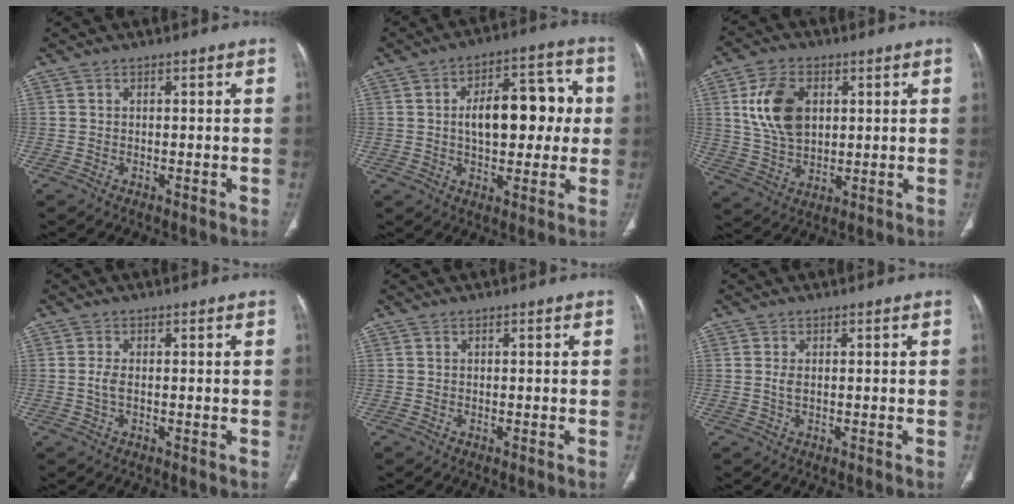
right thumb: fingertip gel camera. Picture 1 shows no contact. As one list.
[{"total": 14.6, "force": [1.2, 8.1, 12.1], "torque": [-0.142, 0.031, 0.016]}, {"total": 11.9, "force": [3.1, 7.8, 8.5], "torque": [-0.146, -0.007, 0.064]}, {"total": 1.8, "force": [-0.2, 0.7, 1.6], "torque": [-0.042, -0.003, -0.004]}, {"total": 0.0}, {"total": 1.4, "force": [0.1, 0.7, 1.2], "torque": [-0.030, 0.001, 0.006]}]